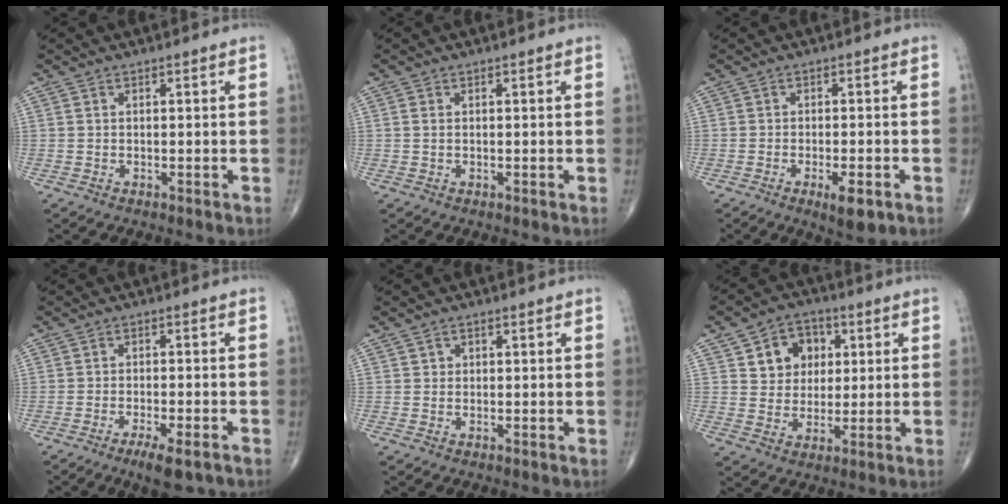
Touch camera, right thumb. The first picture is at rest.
{"total": 0.7, "force": [0.1, 0.5, 0.5], "torque": [-0.015, 0.002, 0.004]}
{"total": 4.9, "force": [-2.3, 1.5, 4.1], "torque": [-0.061, 0.000, -0.030]}
{"total": 5.5, "force": [-3.6, 1.3, 4.0], "torque": [-0.064, 0.004, -0.054]}
{"total": 1.1, "force": [0.3, 1.0, 0.3], "torque": [0.001, 0.001, 0.002]}
{"total": 9.4, "force": [3.0, 7.7, 4.4], "torque": [-0.024, -0.006, 0.049]}